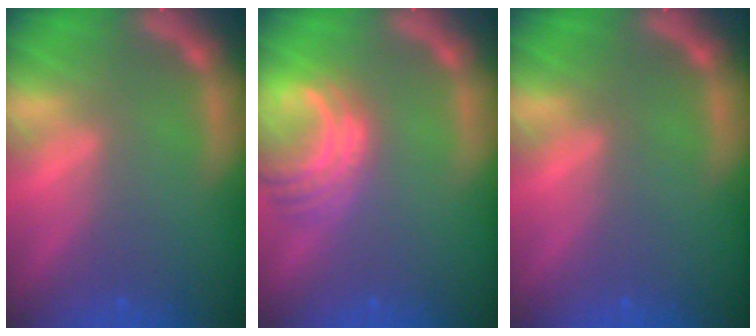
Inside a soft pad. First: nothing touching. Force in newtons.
{"total": 5.5}
{"total": 0.0}